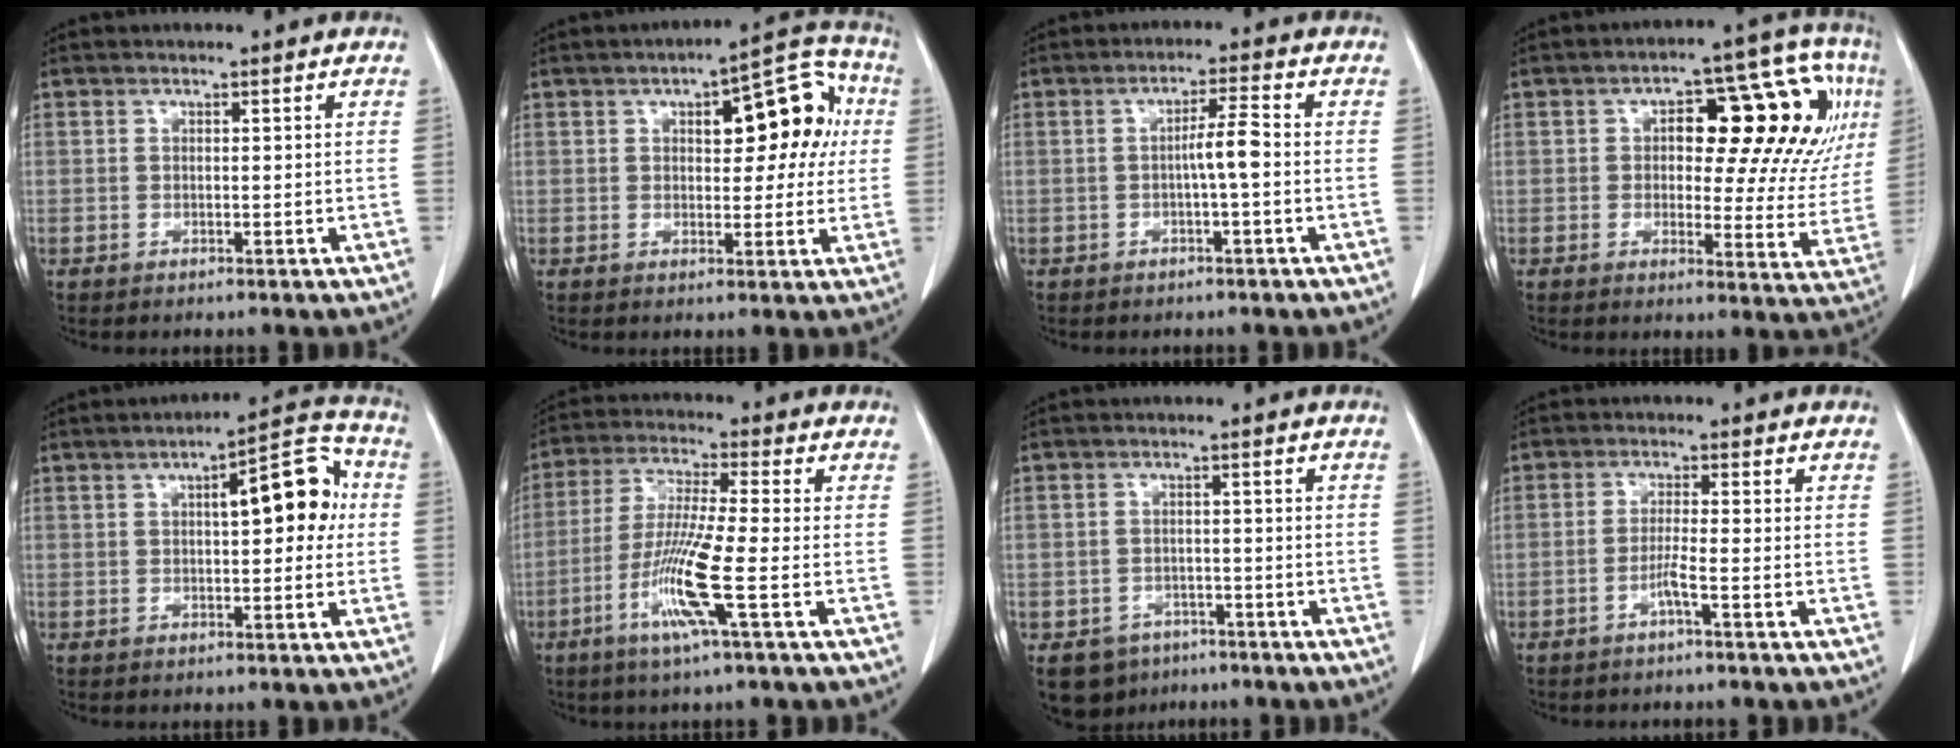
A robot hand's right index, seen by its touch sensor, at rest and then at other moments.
{"total": 12.2, "force": [3.1, 5.0, 10.7], "torque": [-0.125, 0.043, 0.039]}
{"total": 3.7, "force": [-0.5, -0.2, 3.6], "torque": [-0.054, 0.005, -0.008]}
{"total": 18.4, "force": [4.6, 7.4, 16.2], "torque": [-0.202, 0.039, 0.059]}
{"total": 10.1, "force": [1.8, 3.1, 9.4], "torque": [-0.126, 0.034, 0.021]}
{"total": 6.5, "force": [-2.6, -1.2, 5.9], "torque": [-0.112, -0.011, -0.056]}
{"total": 6.0, "force": [-4.0, 4.4, 0.9], "torque": [-0.009, 0.008, -0.055]}
{"total": 2.5, "force": [-1.3, -0.5, 2.1], "torque": [-0.037, 0.000, -0.026]}